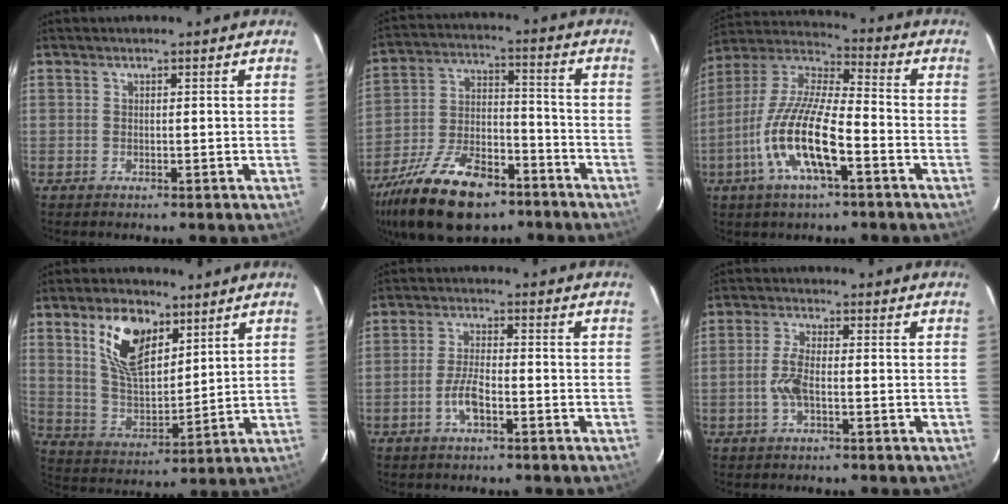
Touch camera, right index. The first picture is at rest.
{"total": 20.5, "force": [-13.8, 9.1, 12.1], "torque": [-0.248, -0.018, -0.232]}
{"total": 16.1, "force": [-6.3, 4.2, 14.2], "torque": [-0.291, -0.009, -0.128]}
{"total": 13.0, "force": [6.8, 6.6, 8.9], "torque": [-0.163, 0.011, 0.139]}
{"total": 5.0, "force": [-2.4, 1.6, 4.2], "torque": [-0.092, 0.004, -0.046]}
{"total": 4.6, "force": [-1.3, 1.6, 4.2], "torque": [-0.093, 0.004, -0.026]}